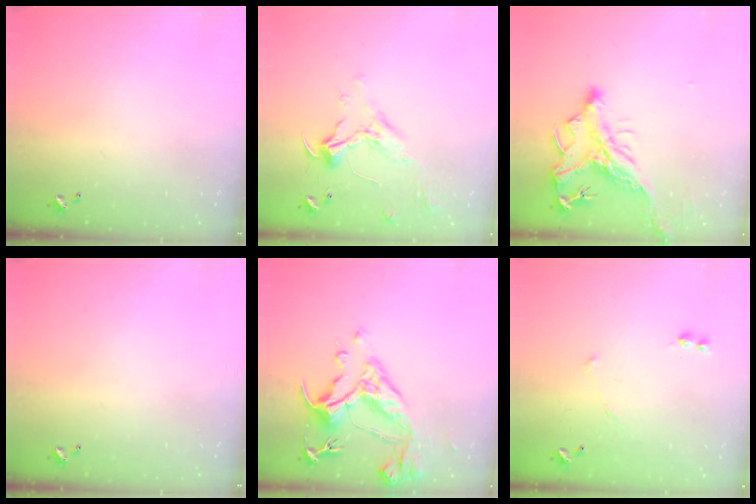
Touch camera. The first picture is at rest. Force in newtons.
{"total": 2.4, "press": 2.3, "slide": 0.8}
{"total": 3.2, "press": 3.0, "slide": 1.3}
{"total": 0.0}
{"total": 9.1, "press": 9.0, "slide": 1.6}
{"total": 5.7, "press": 5.7, "slide": 0.8}